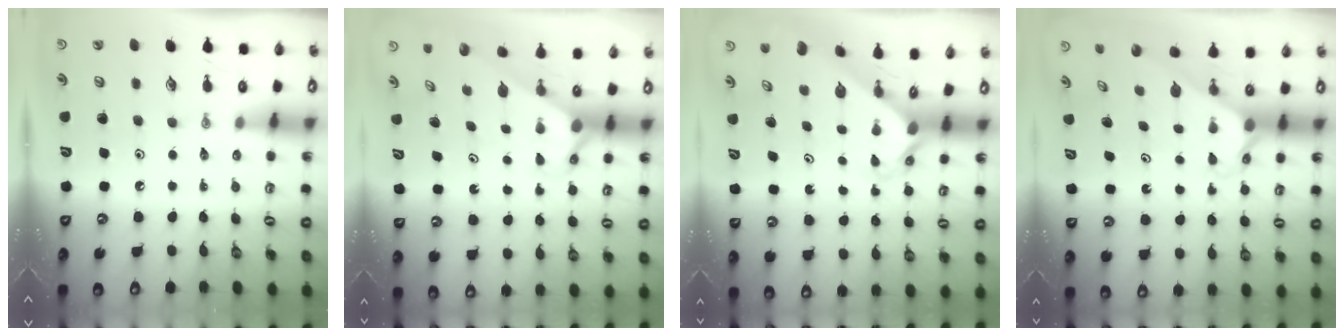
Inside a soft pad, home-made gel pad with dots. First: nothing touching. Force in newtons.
{"total": 2.8, "press": 2.8, "slide": 0.1}
{"total": 2.6, "press": 2.6, "slide": 0.2}
{"total": 2.4, "press": 2.4, "slide": 0.2}